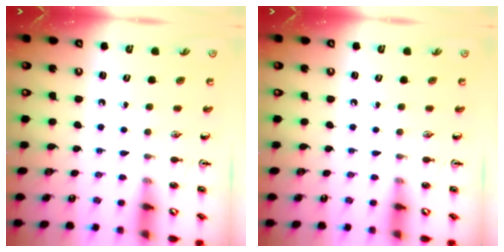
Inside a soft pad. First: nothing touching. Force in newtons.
{"total": 0.0}